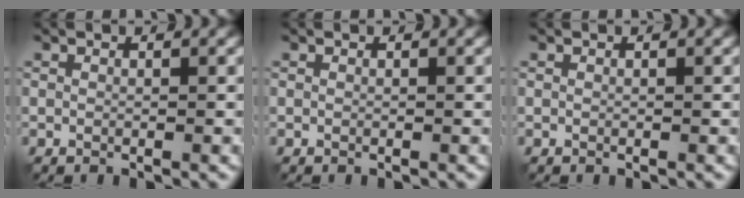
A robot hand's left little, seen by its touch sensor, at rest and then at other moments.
{"total": 0.0}
{"total": 0.0}